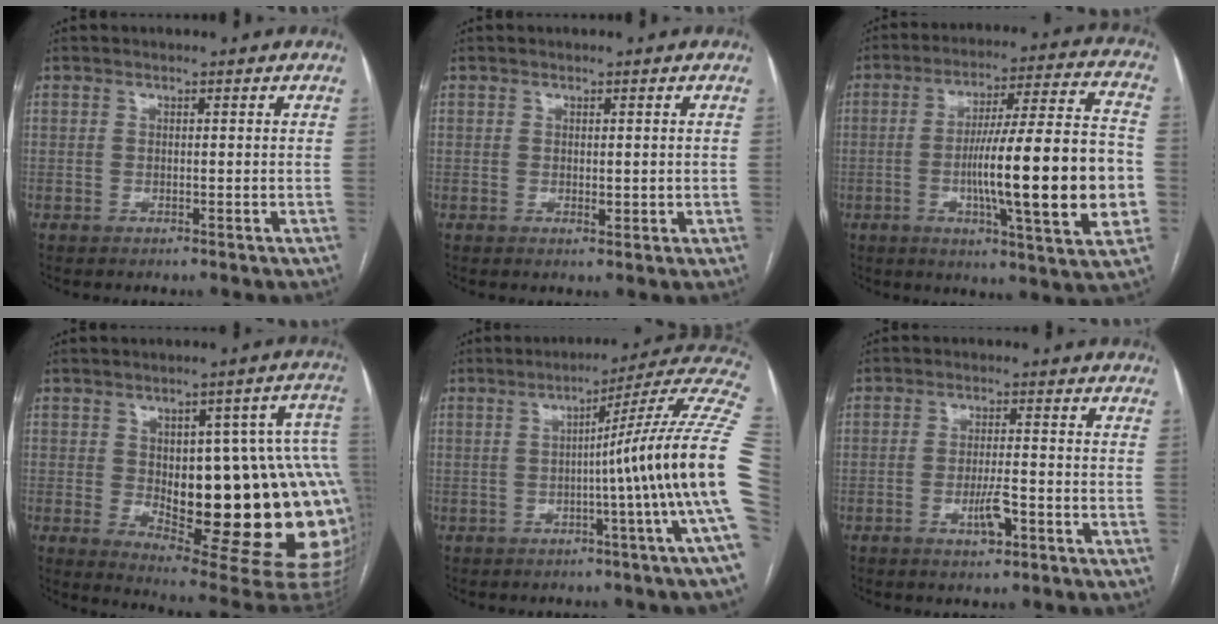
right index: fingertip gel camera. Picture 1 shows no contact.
{"total": 1.4, "force": [0.1, 0.8, 1.2], "torque": [-0.017, -0.005, 0.004]}
{"total": 21.7, "force": [-3.4, 1.6, 21.3], "torque": [-0.299, 0.010, -0.050]}
{"total": 28.6, "force": [-2.0, 8.7, 27.2], "torque": [-0.279, 0.022, -0.001]}
{"total": 16.7, "force": [-1.8, -3.0, 16.3], "torque": [-0.174, 0.017, -0.038]}
{"total": 4.1, "force": [-1.9, 0.9, 3.5], "torque": [-0.067, 0.000, -0.031]}